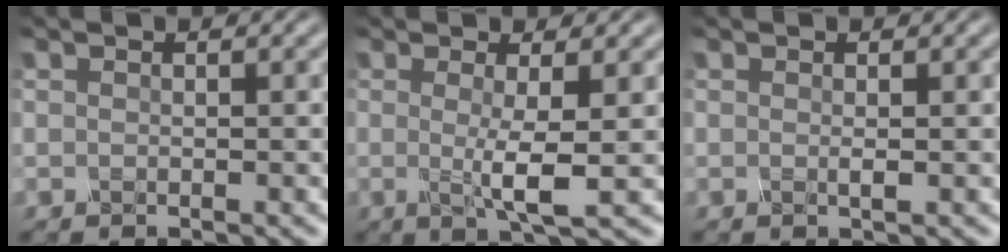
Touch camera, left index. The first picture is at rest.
{"total": 3.5, "force": [0.0, 0.5, 3.5], "torque": [-0.064, -0.011, 0.001]}
{"total": 0.6, "force": [0.0, 0.1, 0.6], "torque": [-0.013, -0.001, 0.000]}